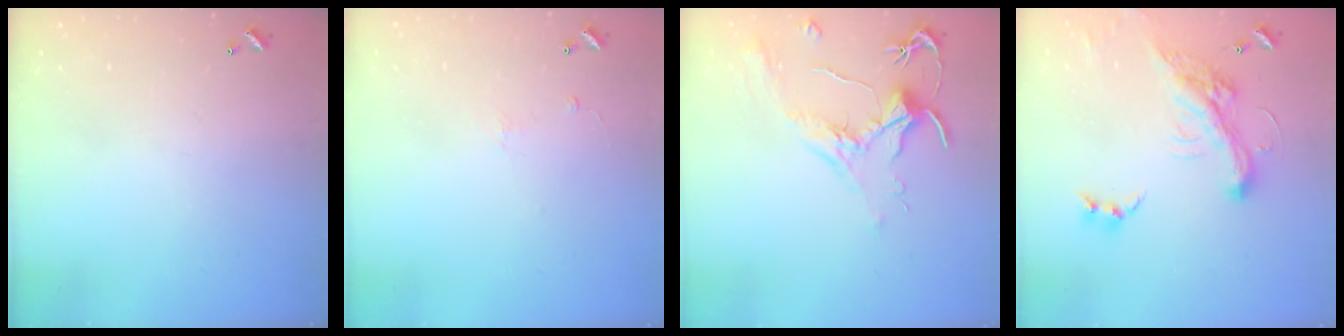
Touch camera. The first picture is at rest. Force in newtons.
{"total": 0.7, "press": 0.2, "slide": 0.7}
{"total": 2.0, "press": 1.8, "slide": 0.8}
{"total": 6.3, "press": 6.0, "slide": 1.8}